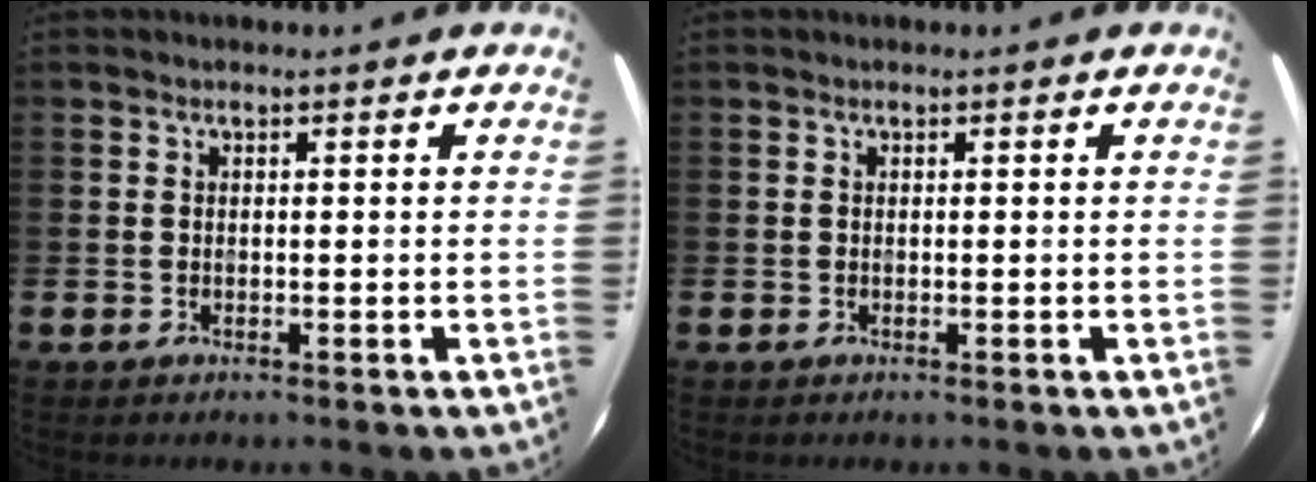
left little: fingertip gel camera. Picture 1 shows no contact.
{"total": 0.0}